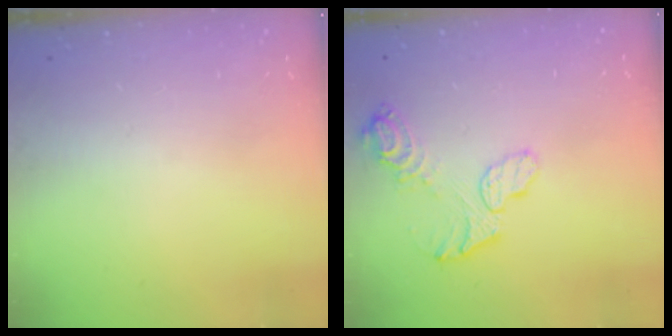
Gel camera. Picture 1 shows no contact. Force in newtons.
{"total": 10.3, "press": 10.3, "slide": 0.9}